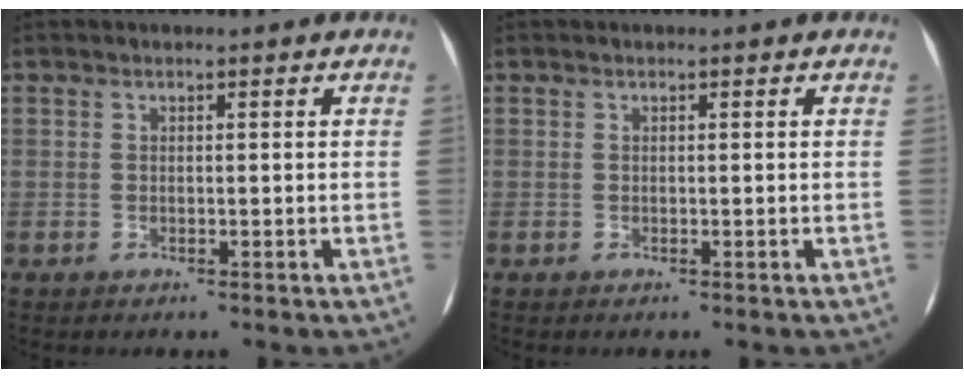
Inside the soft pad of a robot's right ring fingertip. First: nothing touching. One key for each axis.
{"total": 0.0}